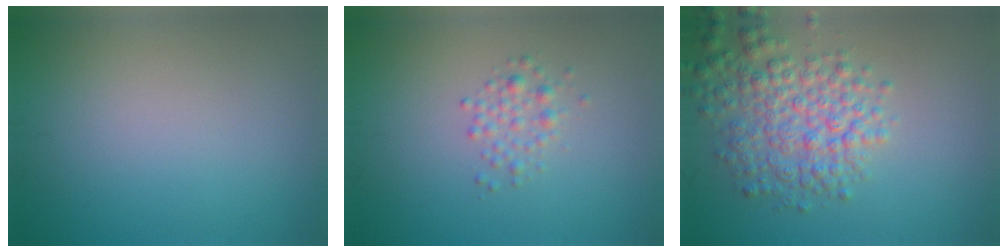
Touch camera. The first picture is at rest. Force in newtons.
{"total": 1.6, "press": 1.6, "slide": 0.0}
{"total": 5.5, "press": 5.5, "slide": 0.2}